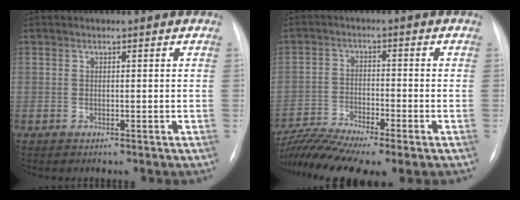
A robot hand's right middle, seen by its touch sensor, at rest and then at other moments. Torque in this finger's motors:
{"motor_torque": [1.16, -0.98, 0.60, 0.18]}